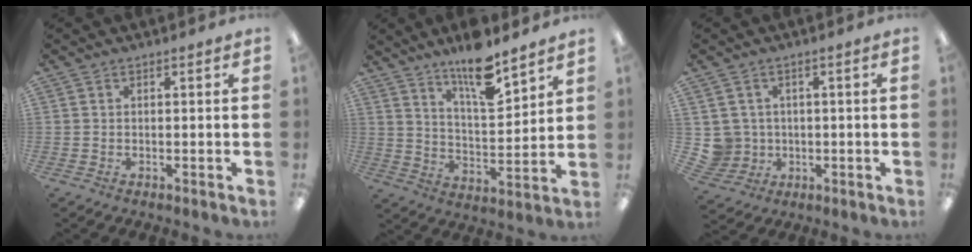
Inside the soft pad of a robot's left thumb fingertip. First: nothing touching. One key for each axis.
{"total": 13.2, "fx": 10.3, "fy": 3.5, "fz": 7.3, "tx": -0.114, "ty": -0.068, "tz": 0.176}
{"total": 5.1, "fx": 0.7, "fy": 5.0, "fz": 0.5, "tx": -0.027, "ty": 0.003, "tz": 0.018}